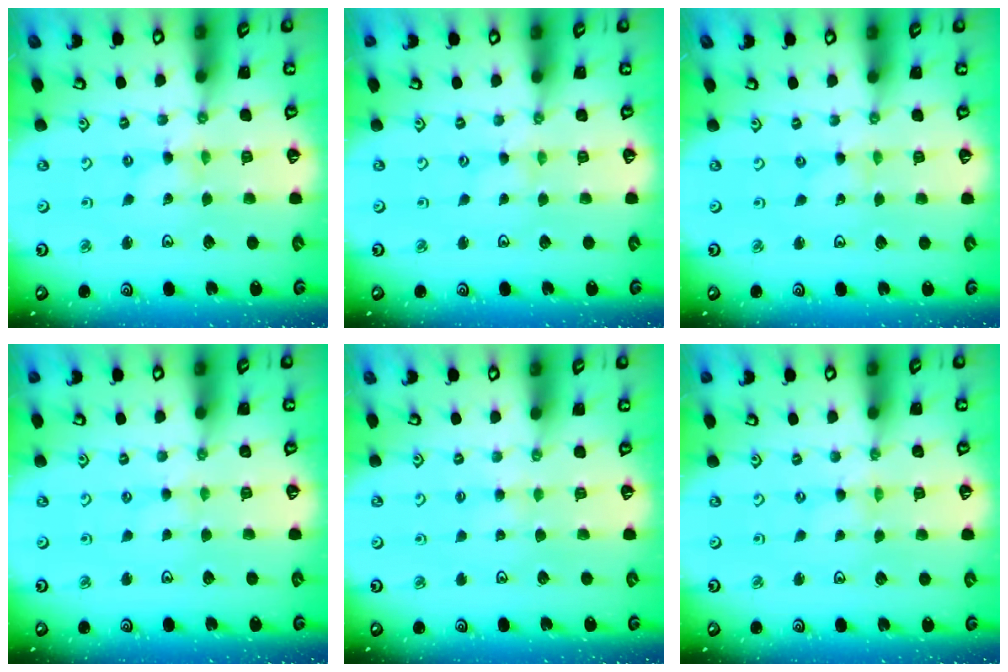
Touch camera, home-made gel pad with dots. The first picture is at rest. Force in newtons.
{"total": 0.6, "press": 0.6, "slide": 0.1}
{"total": 0.0}
{"total": 1.5, "press": 1.4, "slide": 0.4}
{"total": 2.7, "press": 2.7, "slide": 0.3}
{"total": 0.0}